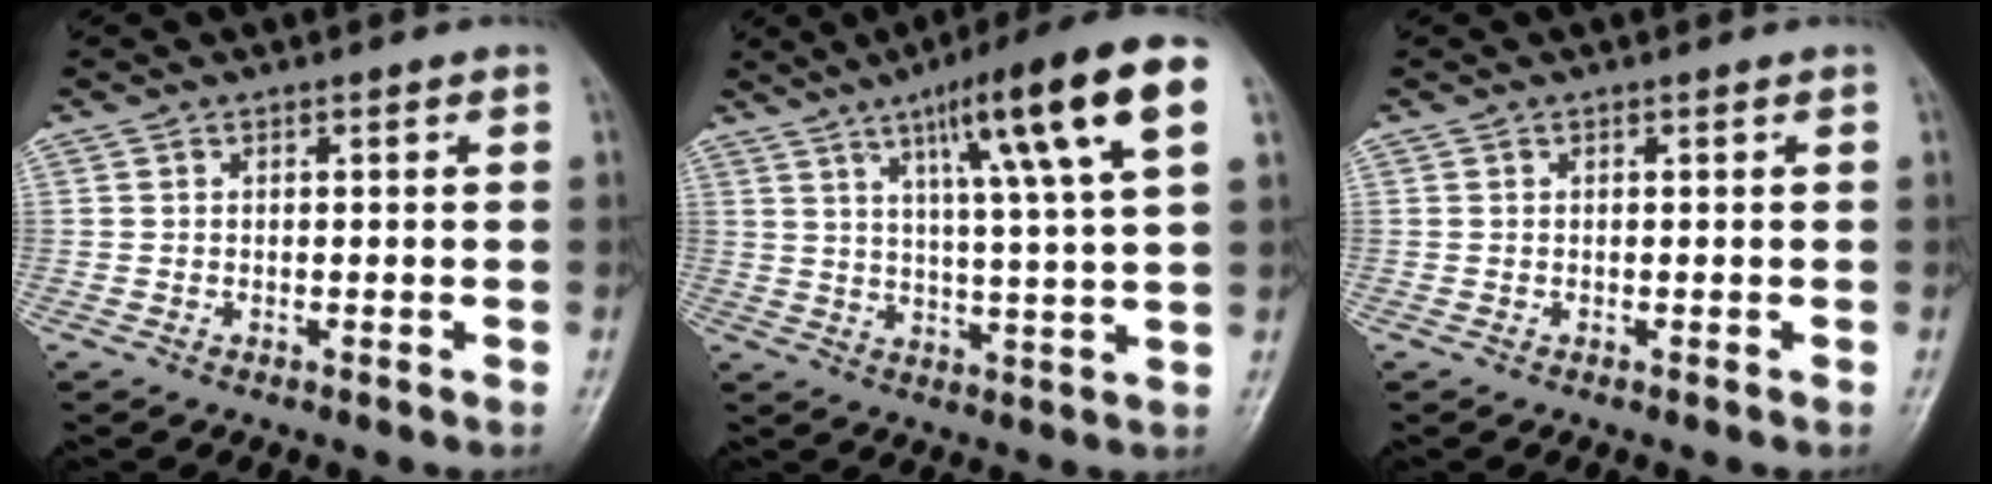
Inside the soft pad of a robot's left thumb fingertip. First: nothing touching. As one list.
[{"total": 18.1, "force": [7.8, 1.8, 16.2], "torque": [-0.240, -0.005, 0.112]}, {"total": 0.0}]